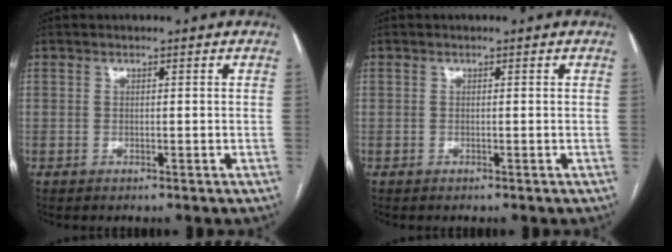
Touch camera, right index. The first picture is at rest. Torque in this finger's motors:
{"motor_torque": [-0.07, 0.02, 0.03, 0.01]}